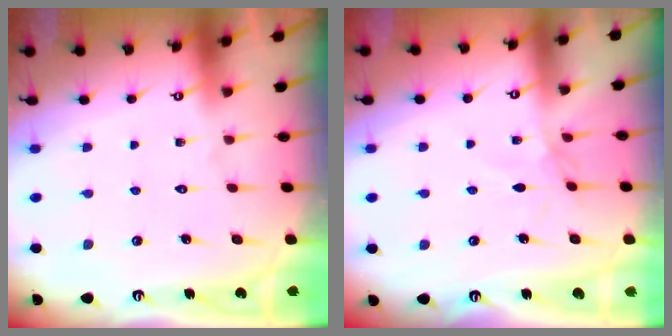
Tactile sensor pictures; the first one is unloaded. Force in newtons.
{"total": 1.7, "press": 1.7, "slide": 0.4}